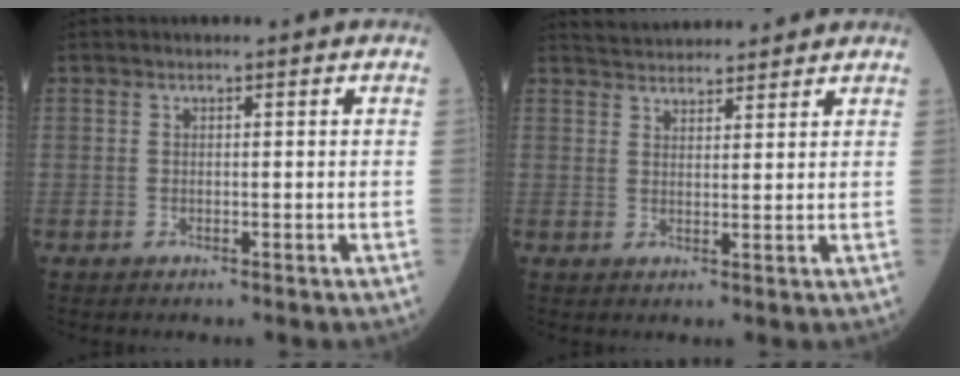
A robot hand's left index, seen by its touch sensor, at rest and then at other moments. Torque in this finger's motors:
{"motor_torque": [0.05, -0.58, 0.04, 0.01]}